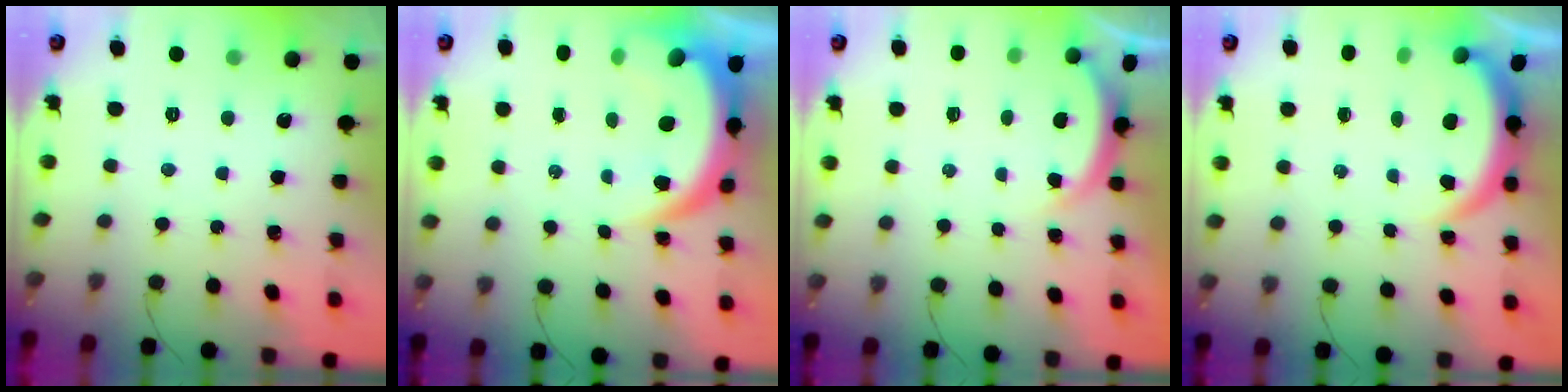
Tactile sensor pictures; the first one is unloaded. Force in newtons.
{"total": 9.1, "press": 9.1, "slide": 1.1}
{"total": 2.1, "press": 2.0, "slide": 0.3}
{"total": 3.9, "press": 3.9, "slide": 0.2}